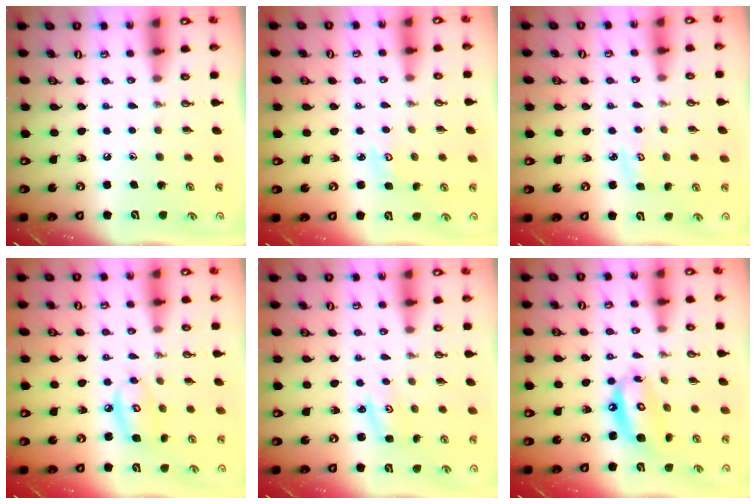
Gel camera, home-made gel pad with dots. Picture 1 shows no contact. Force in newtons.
{"total": 2.8, "press": 2.8, "slide": 0.3}
{"total": 3.4, "press": 3.4, "slide": 0.4}
{"total": 7.3, "press": 7.3, "slide": 0.5}
{"total": 2.0, "press": 2.0, "slide": 0.2}
{"total": 12.2, "press": 12.1, "slide": 1.6}